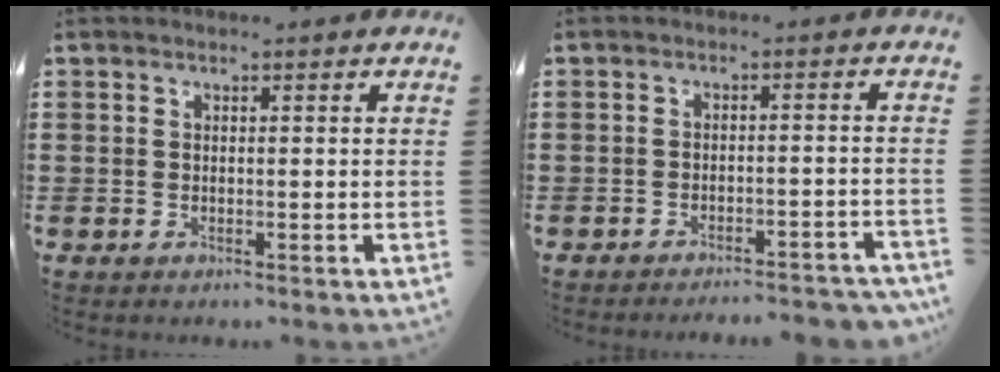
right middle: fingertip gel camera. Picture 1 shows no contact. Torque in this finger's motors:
{"motor_torque": [2.14, 0.00, 0.13, 0.07]}